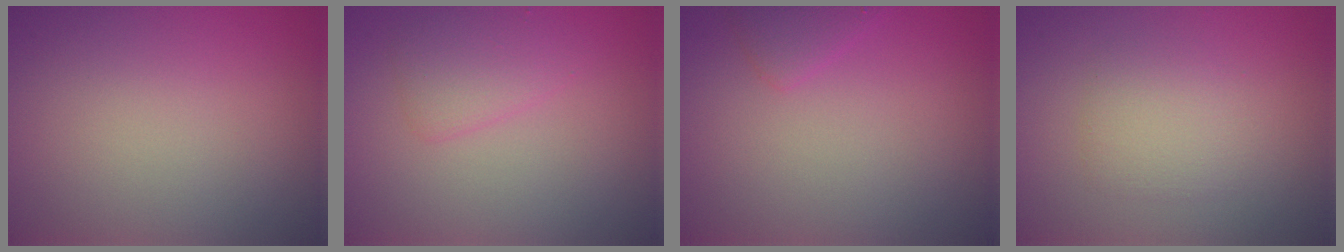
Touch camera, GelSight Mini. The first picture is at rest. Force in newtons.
{"total": 2.1, "press": 2.1, "slide": 0.1}
{"total": 1.5, "press": 1.5, "slide": 0.2}
{"total": 2.3, "press": 2.3, "slide": 0.1}